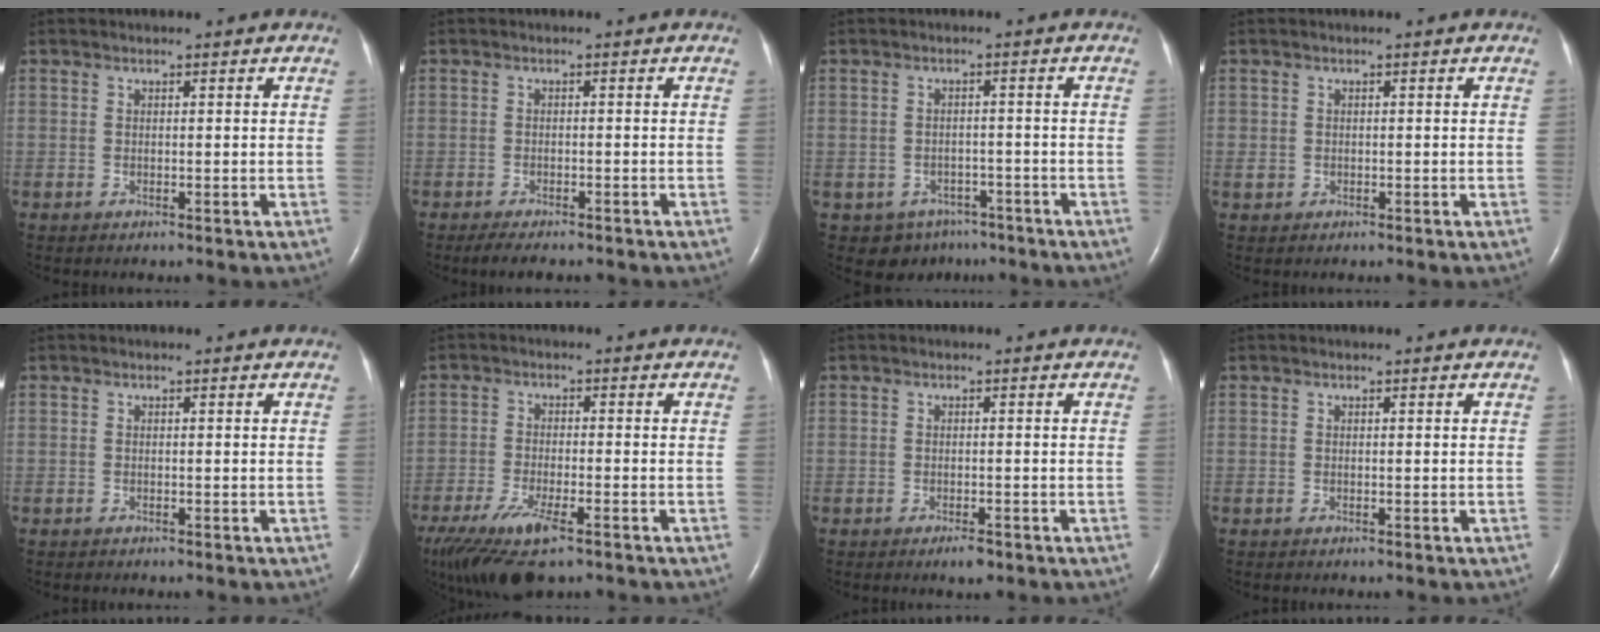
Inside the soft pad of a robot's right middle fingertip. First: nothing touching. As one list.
[{"total": 4.7, "force": [-3.9, 1.3, 2.3], "torque": [-0.033, -0.009, -0.051]}, {"total": 5.4, "force": [-3.7, 3.9, 0.6], "torque": [0.002, 0.014, -0.044]}, {"total": 1.1, "force": [0.0, 1.0, 0.3], "torque": [-0.004, 0.003, 0.004]}, {"total": 0.0}, {"total": 11.1, "force": [-7.2, 2.8, 7.9], "torque": [-0.151, -0.026, -0.120]}, {"total": 1.8, "force": [-1.2, 0.4, 1.2], "torque": [-0.022, -0.002, -0.017]}, {"total": 0.0}]